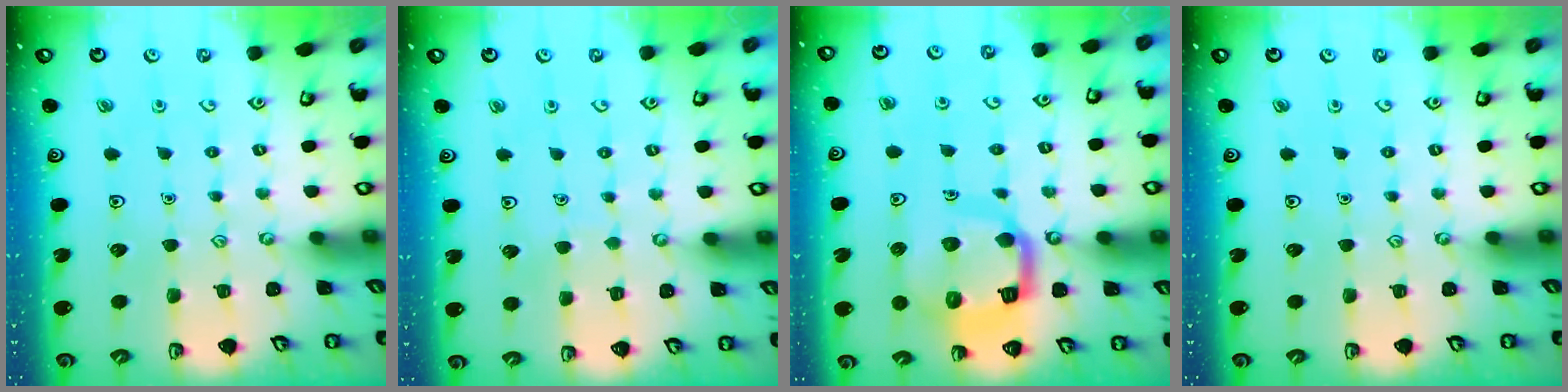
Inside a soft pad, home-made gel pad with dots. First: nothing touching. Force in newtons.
{"total": 1.4, "press": 1.4, "slide": 0.1}
{"total": 13.2, "press": 13.1, "slide": 1.7}
{"total": 0.0}